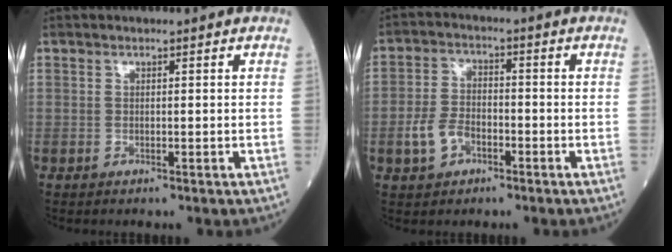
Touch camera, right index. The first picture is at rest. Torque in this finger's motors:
{"motor_torque": [0.21, -0.15, 0.15, 0.00]}